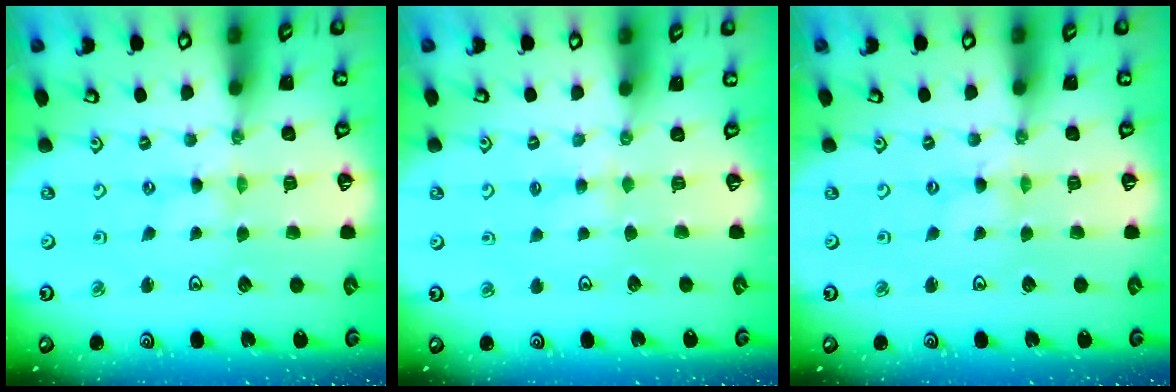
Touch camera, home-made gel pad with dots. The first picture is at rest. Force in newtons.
{"total": 2.1, "press": 2.1, "slide": 0.4}
{"total": 0.6, "press": 0.6, "slide": 0.1}